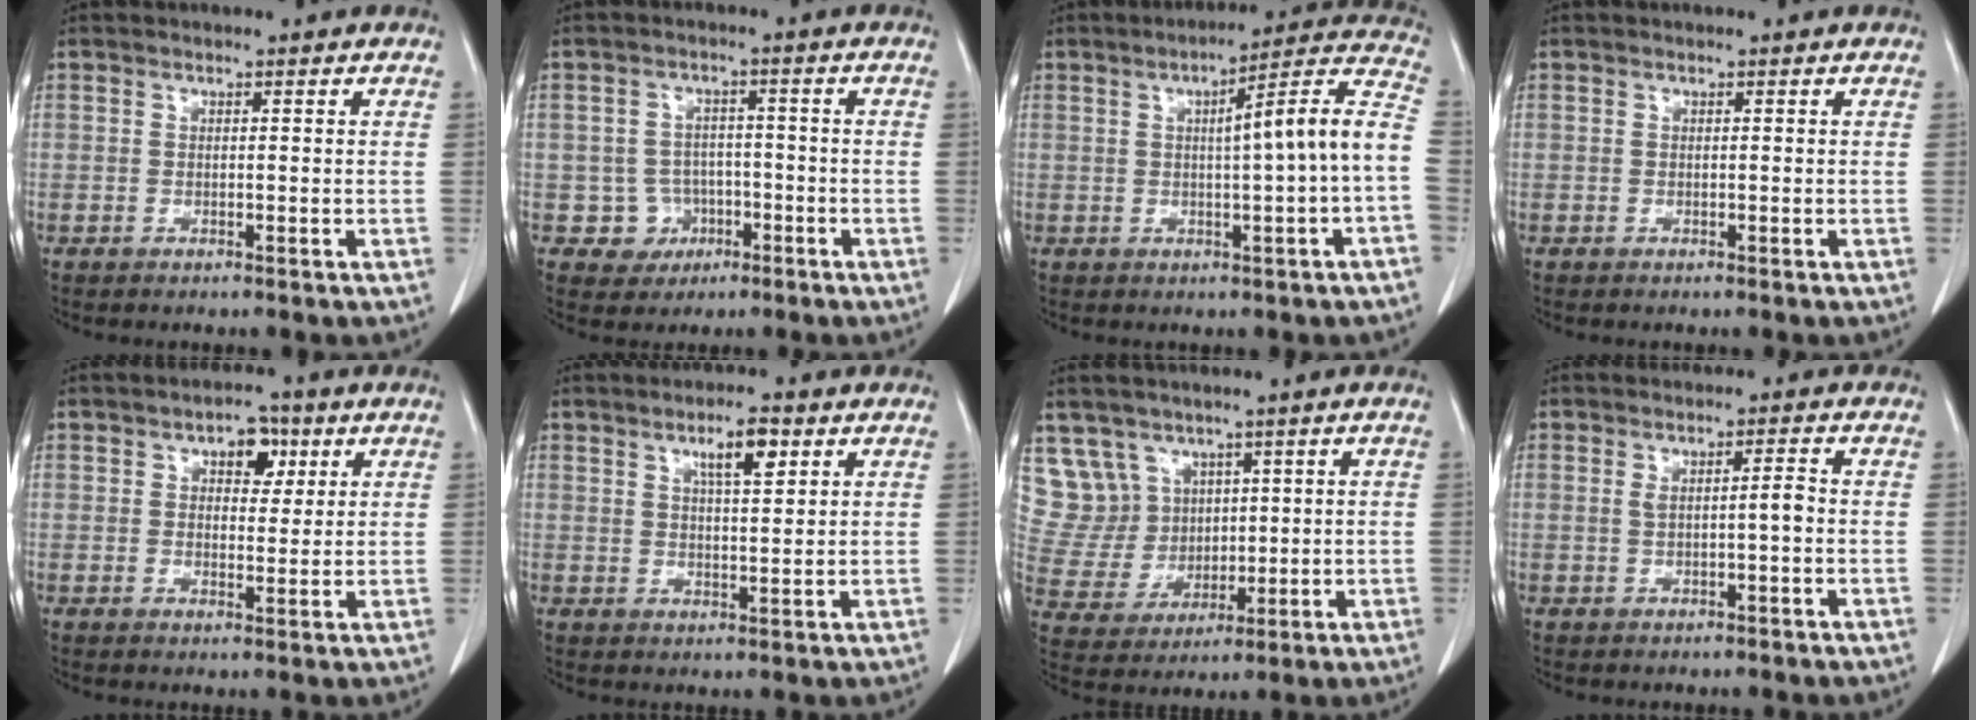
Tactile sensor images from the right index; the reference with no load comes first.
{"total": 4.6, "force": [-1.6, 4.3, 0.1], "torque": [0.004, 0.014, -0.017]}
{"total": 12.4, "force": [-0.2, -0.2, 12.4], "torque": [-0.172, 0.028, -0.006]}
{"total": 0.0}
{"total": 4.8, "force": [2.2, 2.8, 3.2], "torque": [-0.045, 0.011, 0.030]}
{"total": 5.1, "force": [2.7, 1.1, 4.2], "torque": [-0.075, -0.001, 0.045]}
{"total": 8.5, "force": [5.0, 6.9, 0.4], "torque": [-0.022, 0.030, 0.116]}
{"total": 2.4, "force": [-0.1, 0.2, 2.3], "torque": [-0.042, 0.004, 0.002]}